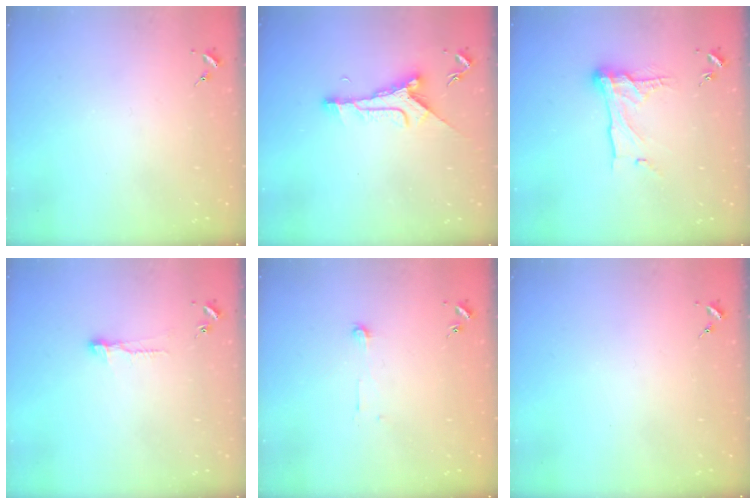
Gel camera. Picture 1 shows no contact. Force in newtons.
{"total": 9.6, "press": 9.6, "slide": 0.4}
{"total": 13.6, "press": 13.6, "slide": 1.0}
{"total": 7.2, "press": 7.1, "slide": 0.6}
{"total": 3.8, "press": 3.8, "slide": 0.2}
{"total": 0.0}